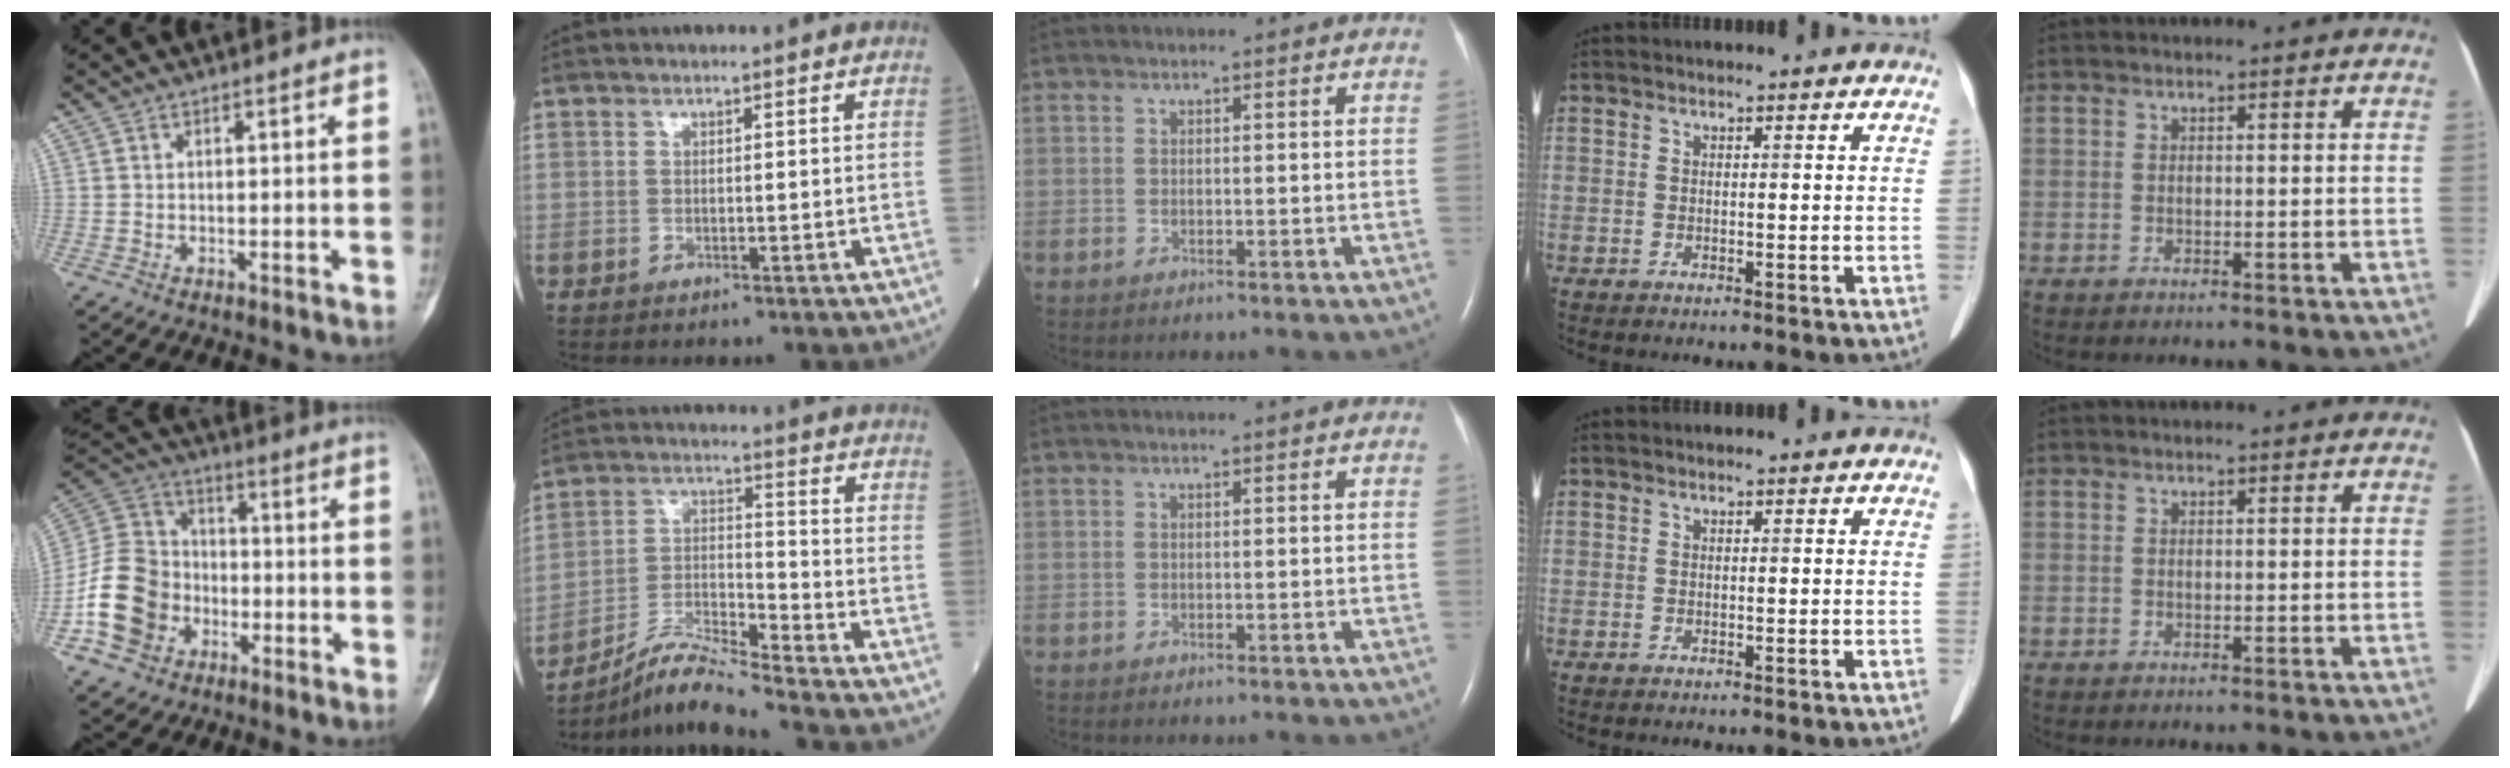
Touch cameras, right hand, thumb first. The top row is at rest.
{"thumb": {"total": 15.2, "force": [-5.5, 12.4, 6.8], "torque": [-0.108, 0.055, -0.103]}, "index": {"total": 8.1, "force": [-7.5, -1.5, 2.6], "torque": [-0.058, -0.002, -0.140]}}